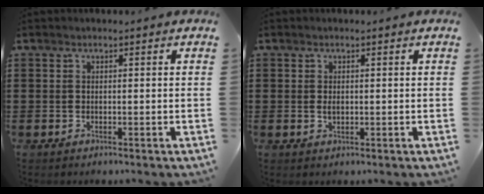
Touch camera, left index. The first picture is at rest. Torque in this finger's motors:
{"motor_torque": [0.21, 0.15, 0.13, 0.02]}